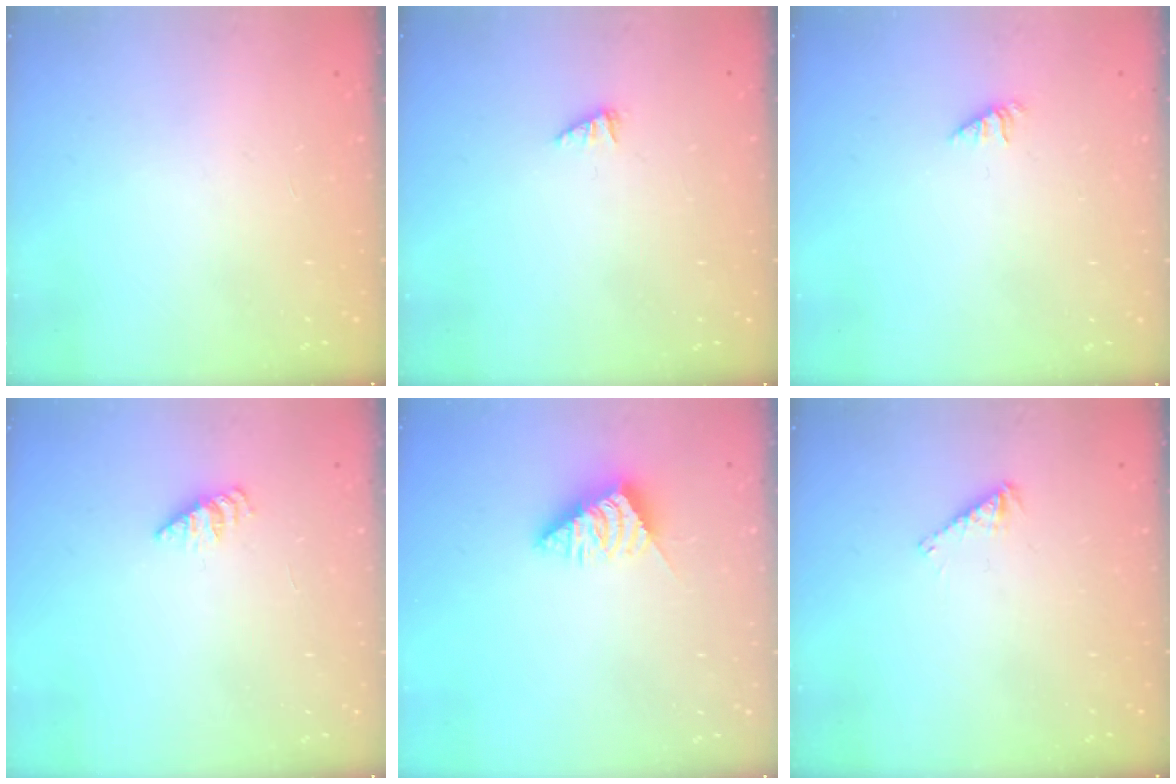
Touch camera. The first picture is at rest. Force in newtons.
{"total": 0.7, "press": 0.6, "slide": 0.2}
{"total": 0.0}
{"total": 2.2, "press": 2.2, "slide": 0.3}
{"total": 3.4, "press": 3.3, "slide": 0.3}
{"total": 3.8, "press": 3.8, "slide": 0.5}